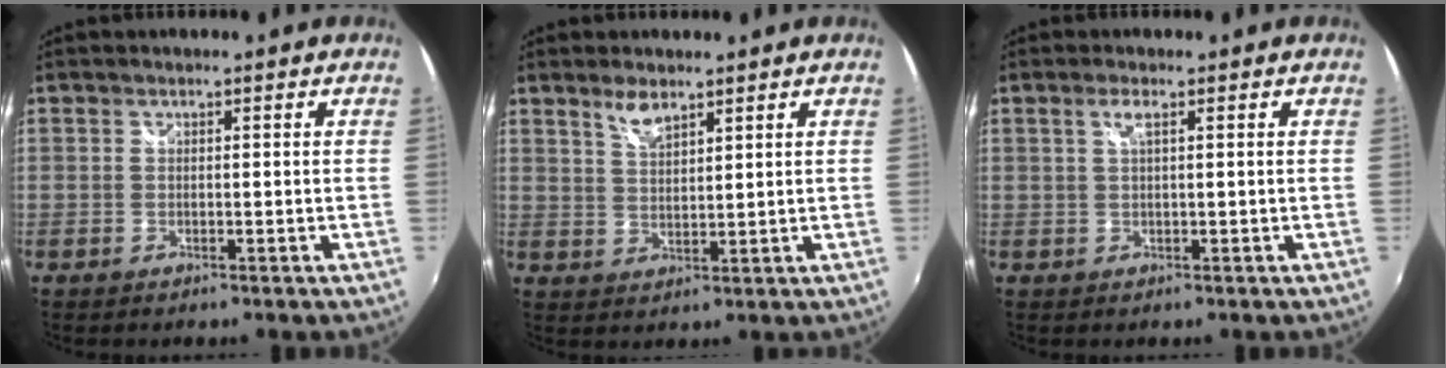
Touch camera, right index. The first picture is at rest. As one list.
[{"total": 4.0, "force": [3.1, 1.2, 2.2], "torque": [-0.040, 0.000, 0.057]}, {"total": 1.6, "force": [0.7, 0.0, 1.5], "torque": [-0.027, 0.002, 0.011]}]